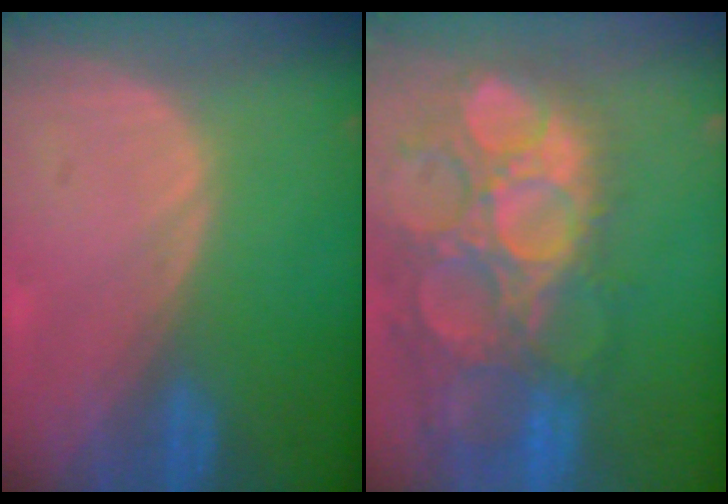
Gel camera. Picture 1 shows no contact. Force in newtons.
{"total": 15.3, "press": 12.6, "slide": 8.7}